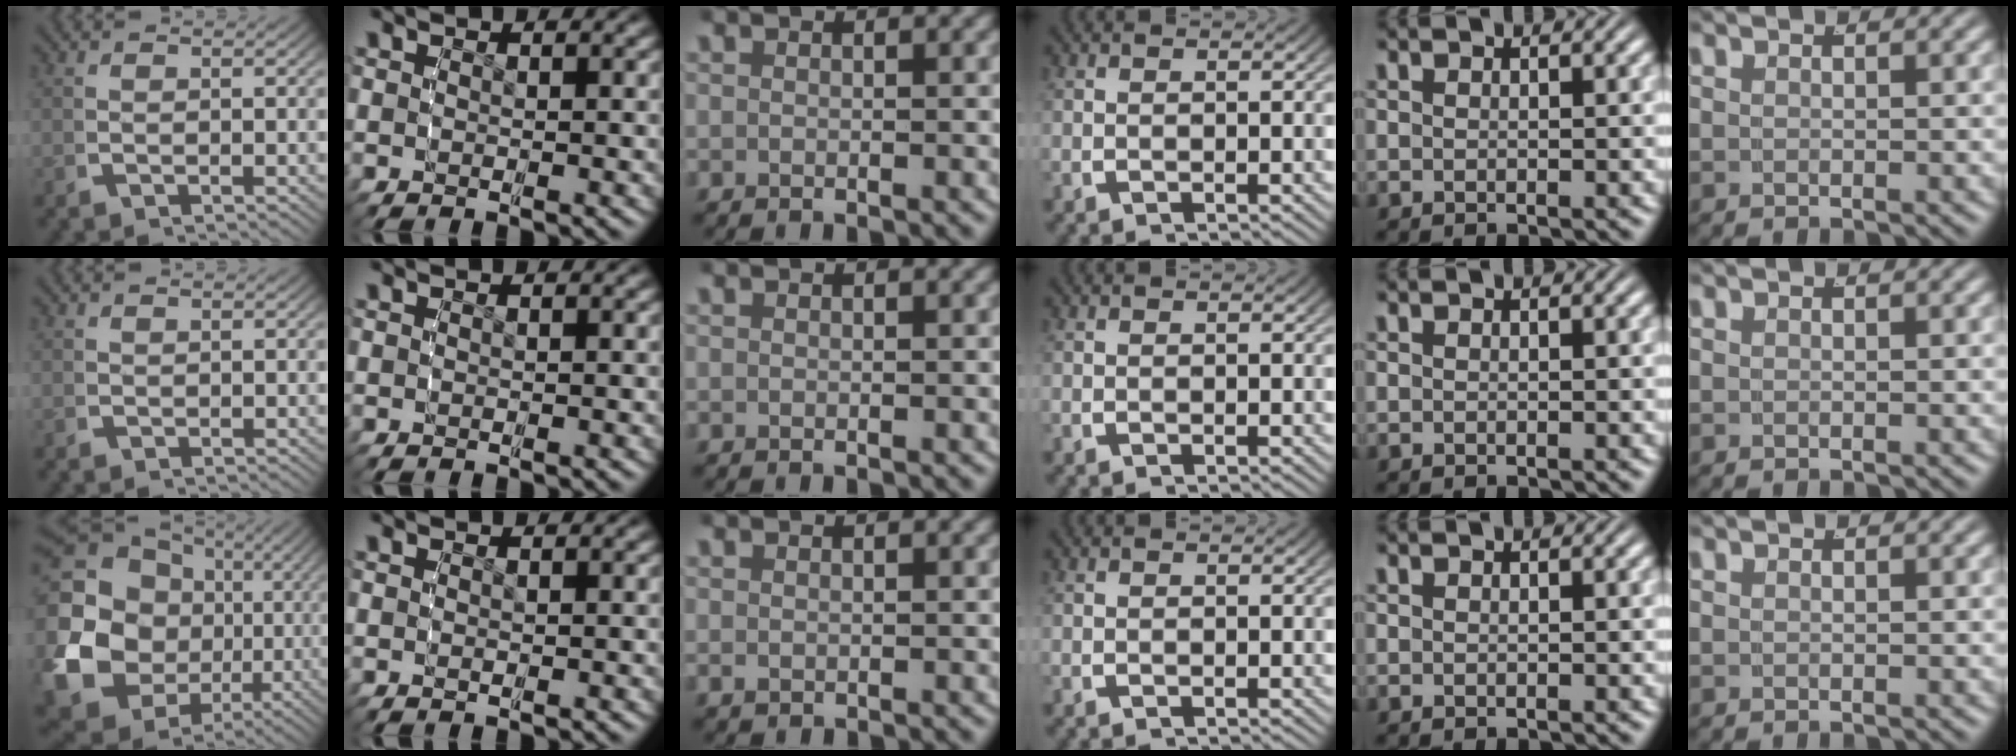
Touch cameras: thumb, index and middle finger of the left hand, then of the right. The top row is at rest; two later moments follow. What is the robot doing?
{"motion": "grasp_and_lifting", "object": "backpack"}